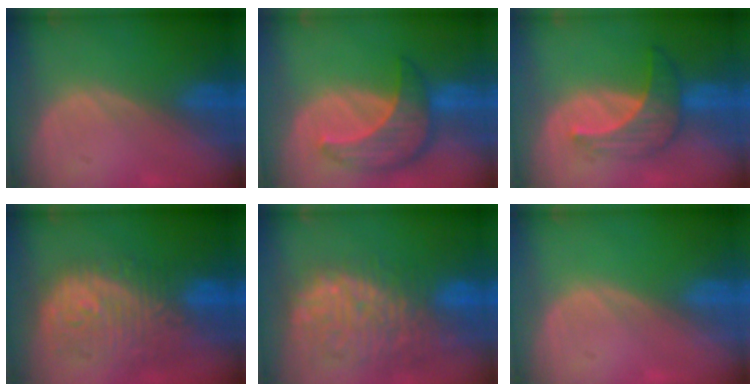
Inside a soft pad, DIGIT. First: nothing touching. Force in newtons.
{"total": 8.6, "press": 7.8, "slide": 3.8}
{"total": 7.0, "press": 6.6, "slide": 2.3}
{"total": 12.2, "press": 10.9, "slide": 5.6}
{"total": 13.6, "press": 11.4, "slide": 7.4}
{"total": 0.0}